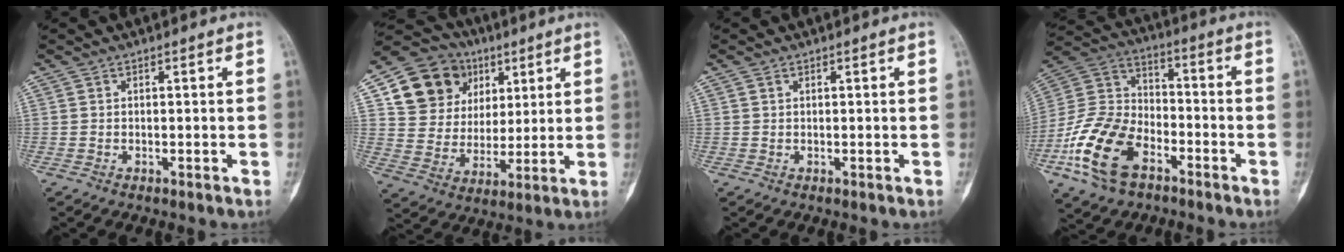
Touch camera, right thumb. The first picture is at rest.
{"total": 16.7, "force": [6.9, 13.9, 6.0], "torque": [-0.065, 0.002, 0.130]}
{"total": 0.5, "force": [0.3, 0.3, 0.3], "torque": [-0.006, 0.002, 0.006]}
{"total": 17.3, "force": [-8.2, 10.5, 11.1], "torque": [-0.219, 0.047, -0.161]}